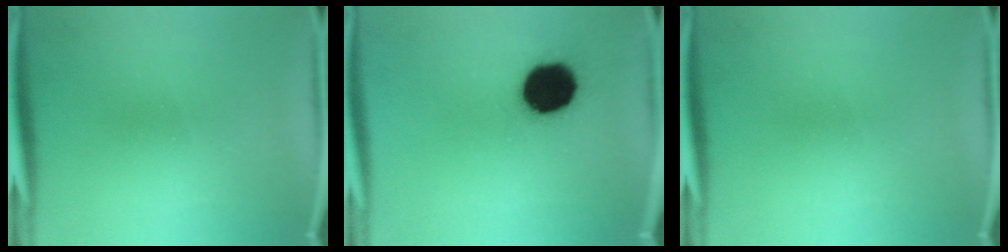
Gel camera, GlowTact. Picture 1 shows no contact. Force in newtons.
{"total": 15.8}
{"total": 0.0}